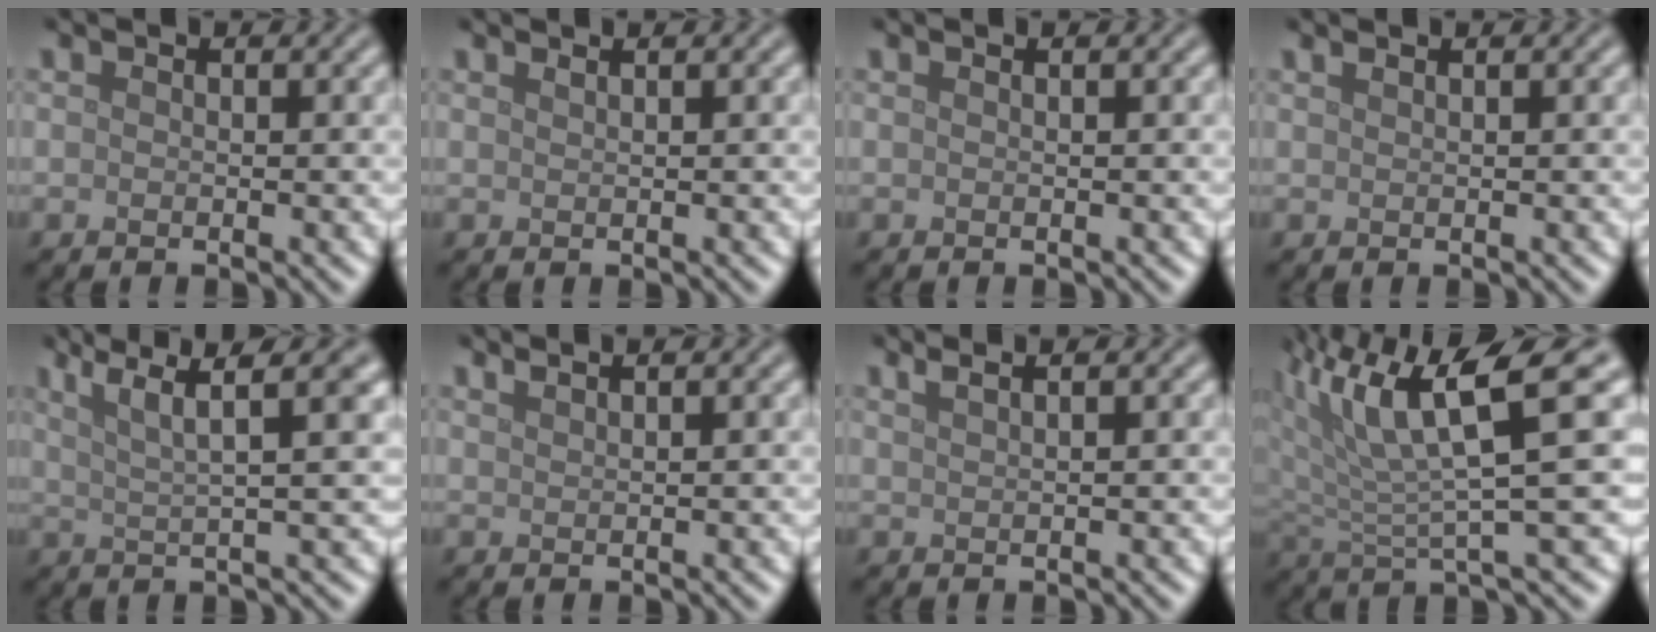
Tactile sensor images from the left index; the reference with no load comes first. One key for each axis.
{"total": 0.8, "fx": 0.6, "fy": 0.3, "fz": 0.4, "tx": -0.002, "ty": -0.001, "tz": 0.006}
{"total": 0.6, "fx": 0.4, "fy": 0.3, "fz": 0.4, "tx": -0.002, "ty": 0.002, "tz": 0.000}
{"total": 0.9, "fx": 0.7, "fy": 0.3, "fz": 0.5, "tx": -0.004, "ty": -0.003, "tz": 0.005}
{"total": 6.7, "fx": 3.9, "fy": 1.2, "fz": 5.3, "tx": -0.075, "ty": 0.017, "tz": 0.063}
{"total": 2.1, "fx": 1.6, "fy": 0.7, "fz": 1.0, "tx": 0.000, "ty": 0.002, "tz": 0.008}
{"total": 3.2, "fx": 2.2, "fy": 1.3, "fz": 1.9, "tx": -0.007, "ty": 0.018, "tz": 0.005}
{"total": 9.0, "fx": 4.3, "fy": 2.0, "fz": 7.6, "tx": -0.138, "ty": 0.009, "tz": 0.079}